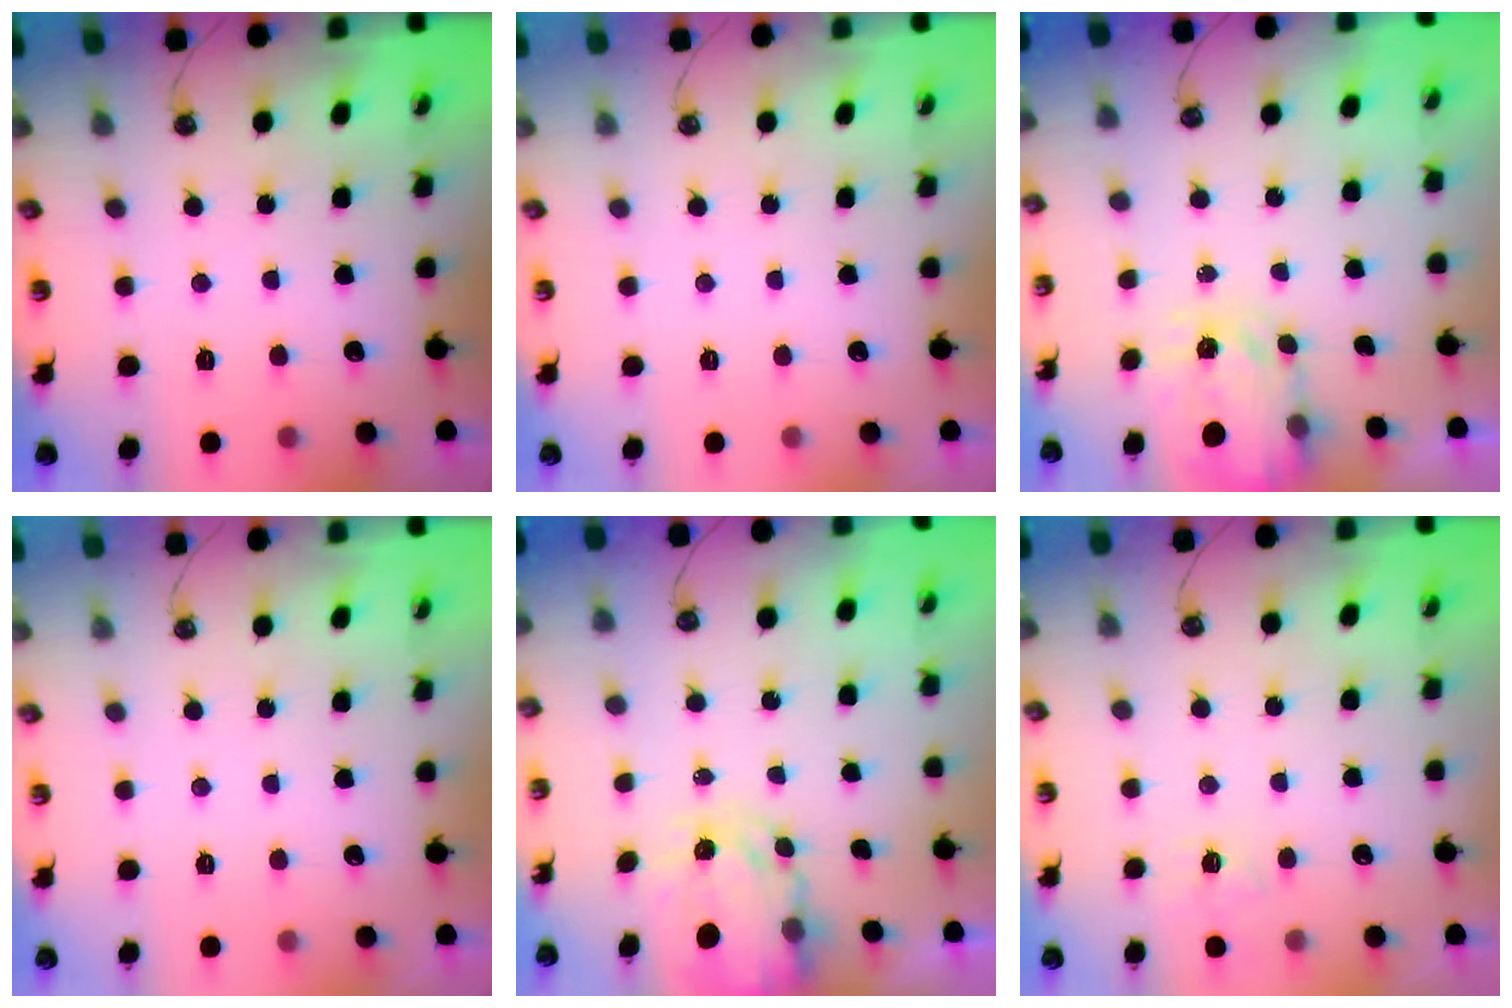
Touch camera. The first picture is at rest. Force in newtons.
{"total": 0.0}
{"total": 3.4, "press": 3.4, "slide": 0.4}
{"total": 0.0}
{"total": 3.9, "press": 3.9, "slide": 0.1}
{"total": 5.7, "press": 5.7, "slide": 0.5}